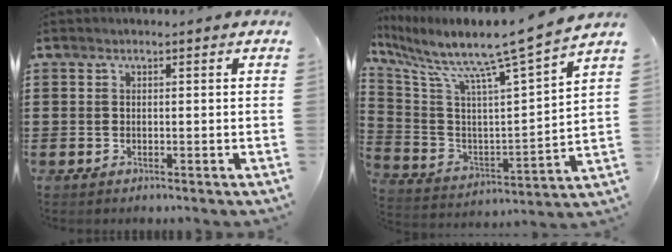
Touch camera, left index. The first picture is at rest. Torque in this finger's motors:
{"motor_torque": [2.14, 0.00, 0.16, 0.01]}